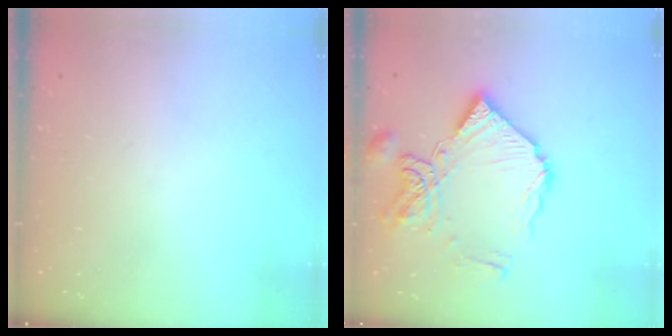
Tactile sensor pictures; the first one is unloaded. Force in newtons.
{"total": 16.0, "press": 15.9, "slide": 1.9}